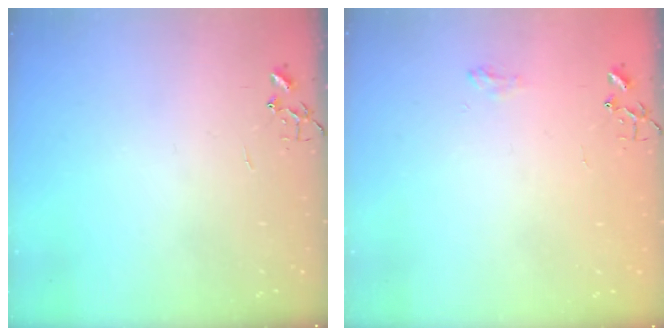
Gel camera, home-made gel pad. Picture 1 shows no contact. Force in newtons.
{"total": 6.8, "press": 6.8, "slide": 0.9}